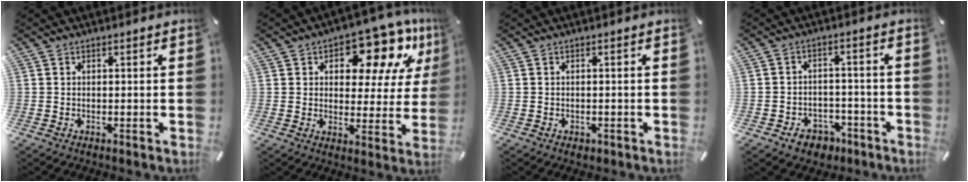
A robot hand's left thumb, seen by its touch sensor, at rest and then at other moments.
{"total": 14.8, "force": [9.3, 7.9, 8.3], "torque": [-0.108, -0.058, 0.156]}
{"total": 1.0, "force": [-0.6, 0.8, 0.3], "torque": [-0.006, 0.003, -0.012]}
{"total": 6.3, "force": [-3.8, 4.5, 2.1], "torque": [-0.033, 0.030, -0.067]}